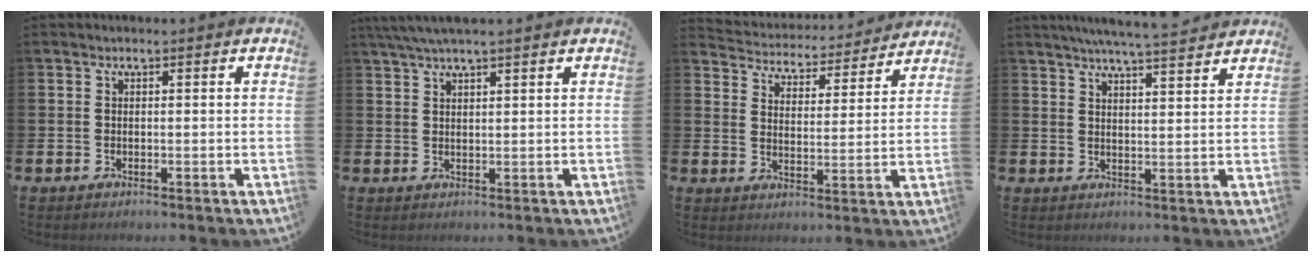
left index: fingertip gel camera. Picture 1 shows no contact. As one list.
[{"total": 3.4, "force": [2.8, 0.1, 1.8], "torque": [-0.048, 0.000, 0.053]}, {"total": 4.7, "force": [4.5, 1.1, 0.0], "torque": [-0.030, -0.041, 0.075]}, {"total": 5.5, "force": [5.3, -0.6, 1.5], "torque": [-0.039, -0.025, 0.093]}]